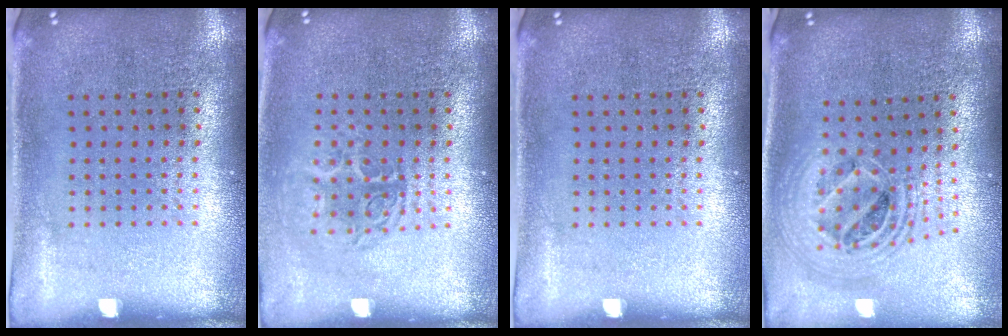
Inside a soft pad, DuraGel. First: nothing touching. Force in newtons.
{"total": 1.5, "press": 1.2, "slide": 0.8}
{"total": 0.0}
{"total": 2.2, "press": 1.7, "slide": 1.4}